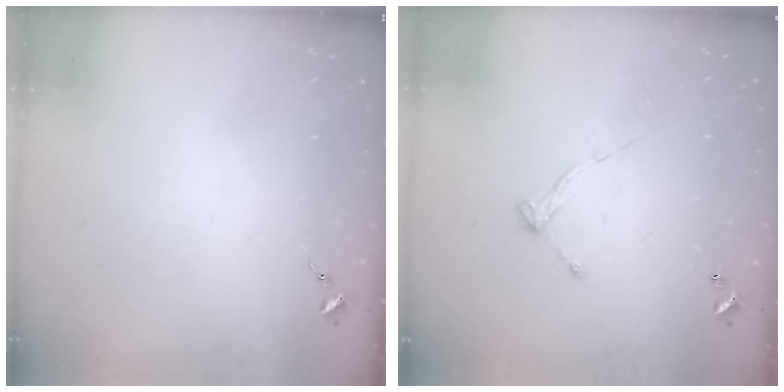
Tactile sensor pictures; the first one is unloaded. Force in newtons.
{"total": 6.2, "press": 6.2, "slide": 0.3}